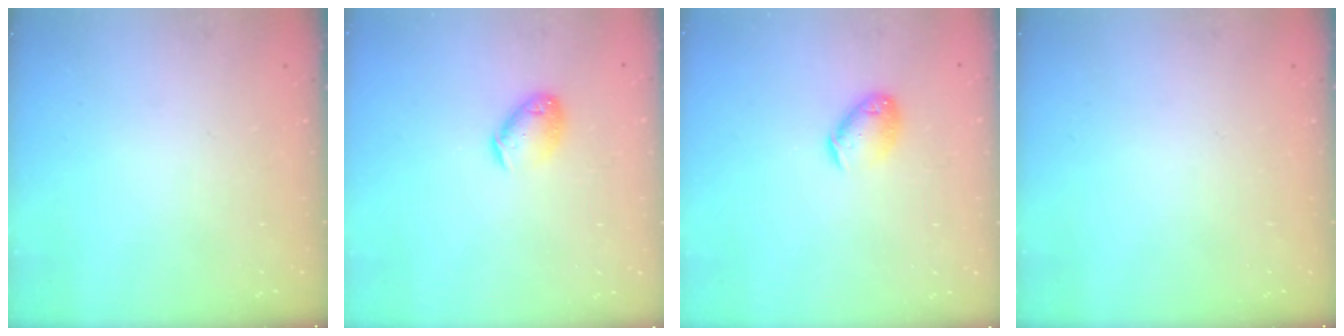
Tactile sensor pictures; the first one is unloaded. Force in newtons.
{"total": 9.2, "press": 9.1, "slide": 1.4}
{"total": 9.2, "press": 9.1, "slide": 1.4}
{"total": 0.0}